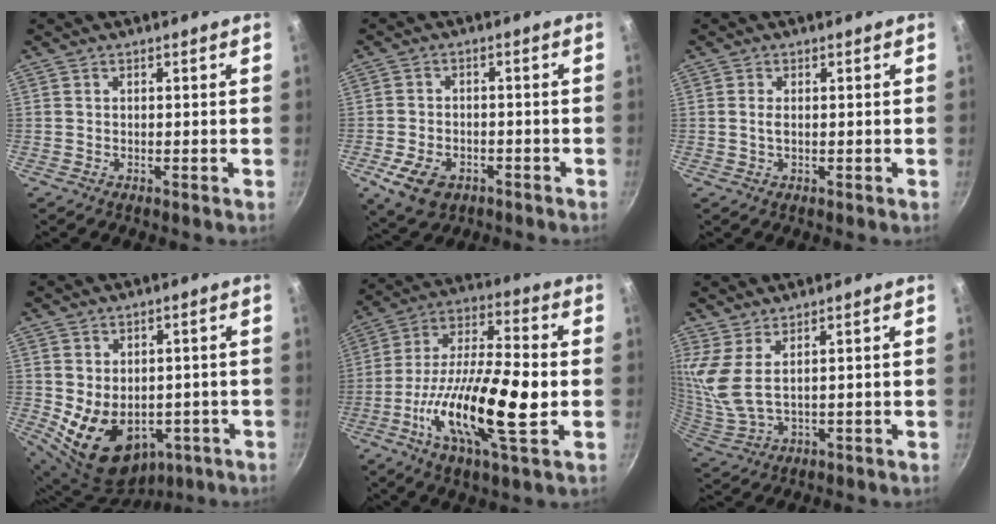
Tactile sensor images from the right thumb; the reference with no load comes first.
{"total": 7.8, "force": [-3.5, 5.2, 4.7], "torque": [-0.083, 0.014, -0.055]}
{"total": 1.5, "force": [0.1, 0.8, 1.3], "torque": [-0.026, 0.000, 0.001]}
{"total": 13.3, "force": [-2.3, 9.8, 8.8], "torque": [-0.121, -0.006, -0.002]}
{"total": 20.2, "force": [-4.2, 6.0, 18.8], "torque": [-0.338, 0.026, -0.085]}
{"total": 6.9, "force": [4.0, 1.9, 5.2], "torque": [-0.113, -0.037, 0.088]}